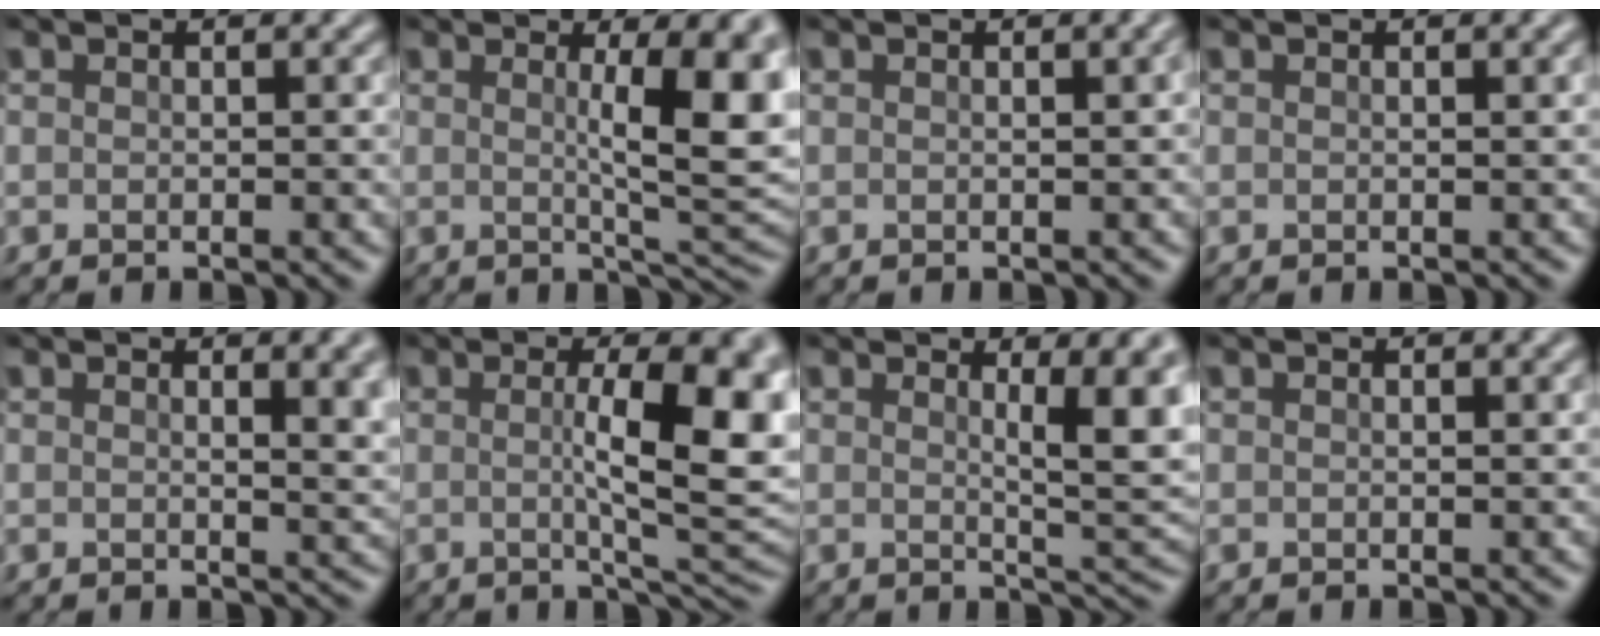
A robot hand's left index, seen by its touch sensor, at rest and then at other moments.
{"total": 8.8, "force": [0.9, 1.8, 8.5], "torque": [-0.103, 0.004, 0.021]}
{"total": 2.8, "force": [0.8, 1.3, 2.4], "torque": [-0.003, 0.022, -0.010]}
{"total": 1.5, "force": [0.5, 0.7, 1.3], "torque": [-0.006, 0.004, -0.006]}
{"total": 5.1, "force": [1.3, 1.8, 4.6], "torque": [-0.026, 0.014, 0.019]}
{"total": 10.0, "force": [0.2, 2.3, 9.7], "torque": [-0.121, 0.001, 0.011]}
{"total": 6.5, "force": [1.3, 1.2, 6.3], "torque": [-0.076, -0.002, 0.028]}
{"total": 1.1, "force": [0.4, 0.5, 0.9], "torque": [-0.004, 0.000, -0.003]}